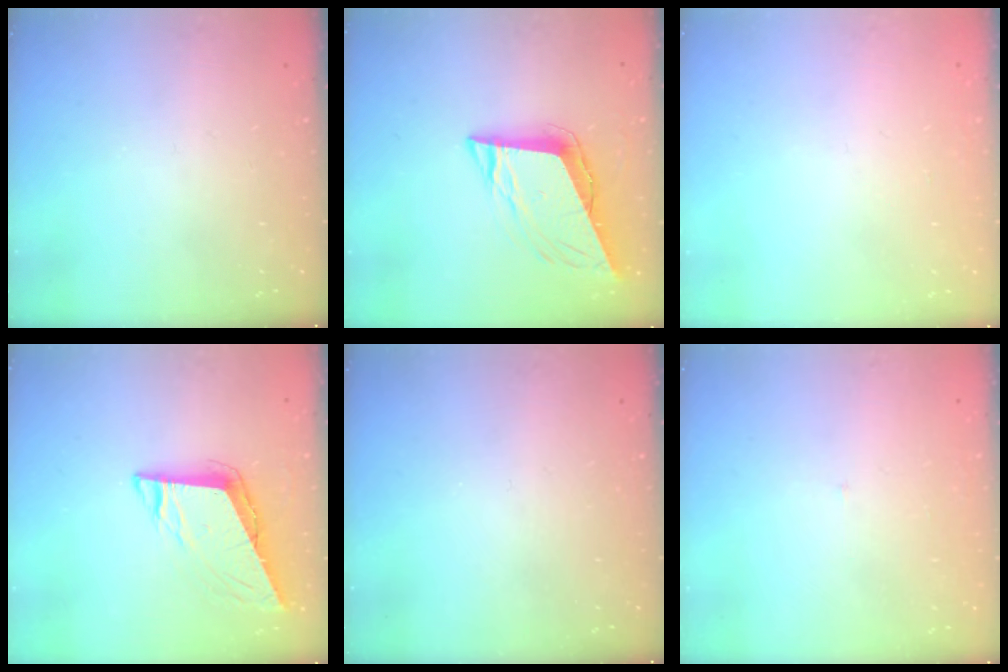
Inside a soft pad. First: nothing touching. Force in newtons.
{"total": 10.9, "press": 10.3, "slide": 3.4}
{"total": 0.9, "press": 0.9, "slide": 0.0}
{"total": 8.7, "press": 8.4, "slide": 2.1}
{"total": 0.0}
{"total": 2.0, "press": 2.0, "slide": 0.1}